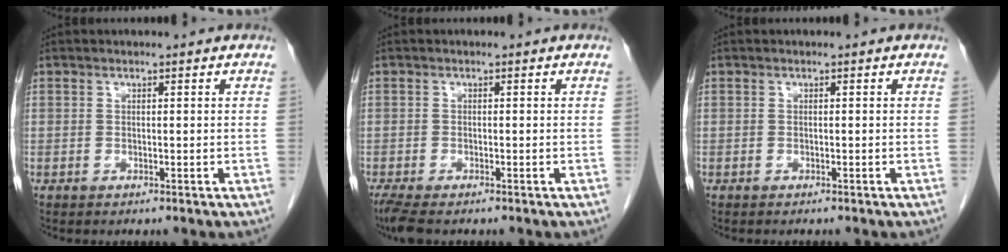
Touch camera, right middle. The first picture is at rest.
{"total": 3.8, "force": [-3.0, 0.8, 2.2], "torque": [-0.048, -0.013, -0.050]}
{"total": 0.7, "force": [-0.7, 0.1, 0.3], "torque": [-0.009, -0.002, -0.009]}